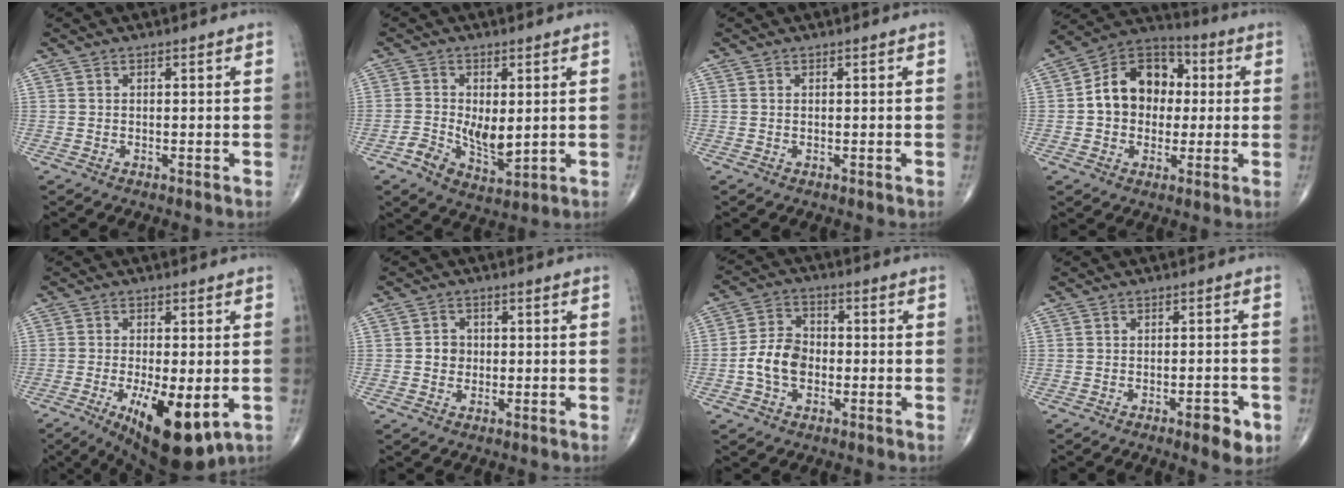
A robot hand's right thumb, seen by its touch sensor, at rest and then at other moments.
{"total": 7.7, "force": [-0.5, 4.5, 6.2], "torque": [-0.094, -0.004, -0.001]}
{"total": 0.0}
{"total": 14.4, "force": [0.9, 11.2, 9.0], "torque": [-0.104, 0.028, 0.004]}
{"total": 14.0, "force": [-4.6, 5.3, 12.1], "torque": [-0.182, -0.017, -0.057]}
{"total": 2.8, "force": [-0.2, 2.5, 1.2], "torque": [-0.003, 0.006, -0.006]}
{"total": 7.9, "force": [-1.7, 5.6, 5.4], "torque": [-0.090, 0.023, -0.042]}
{"total": 5.2, "force": [-2.6, 1.9, 4.2], "torque": [-0.044, 0.008, -0.032]}